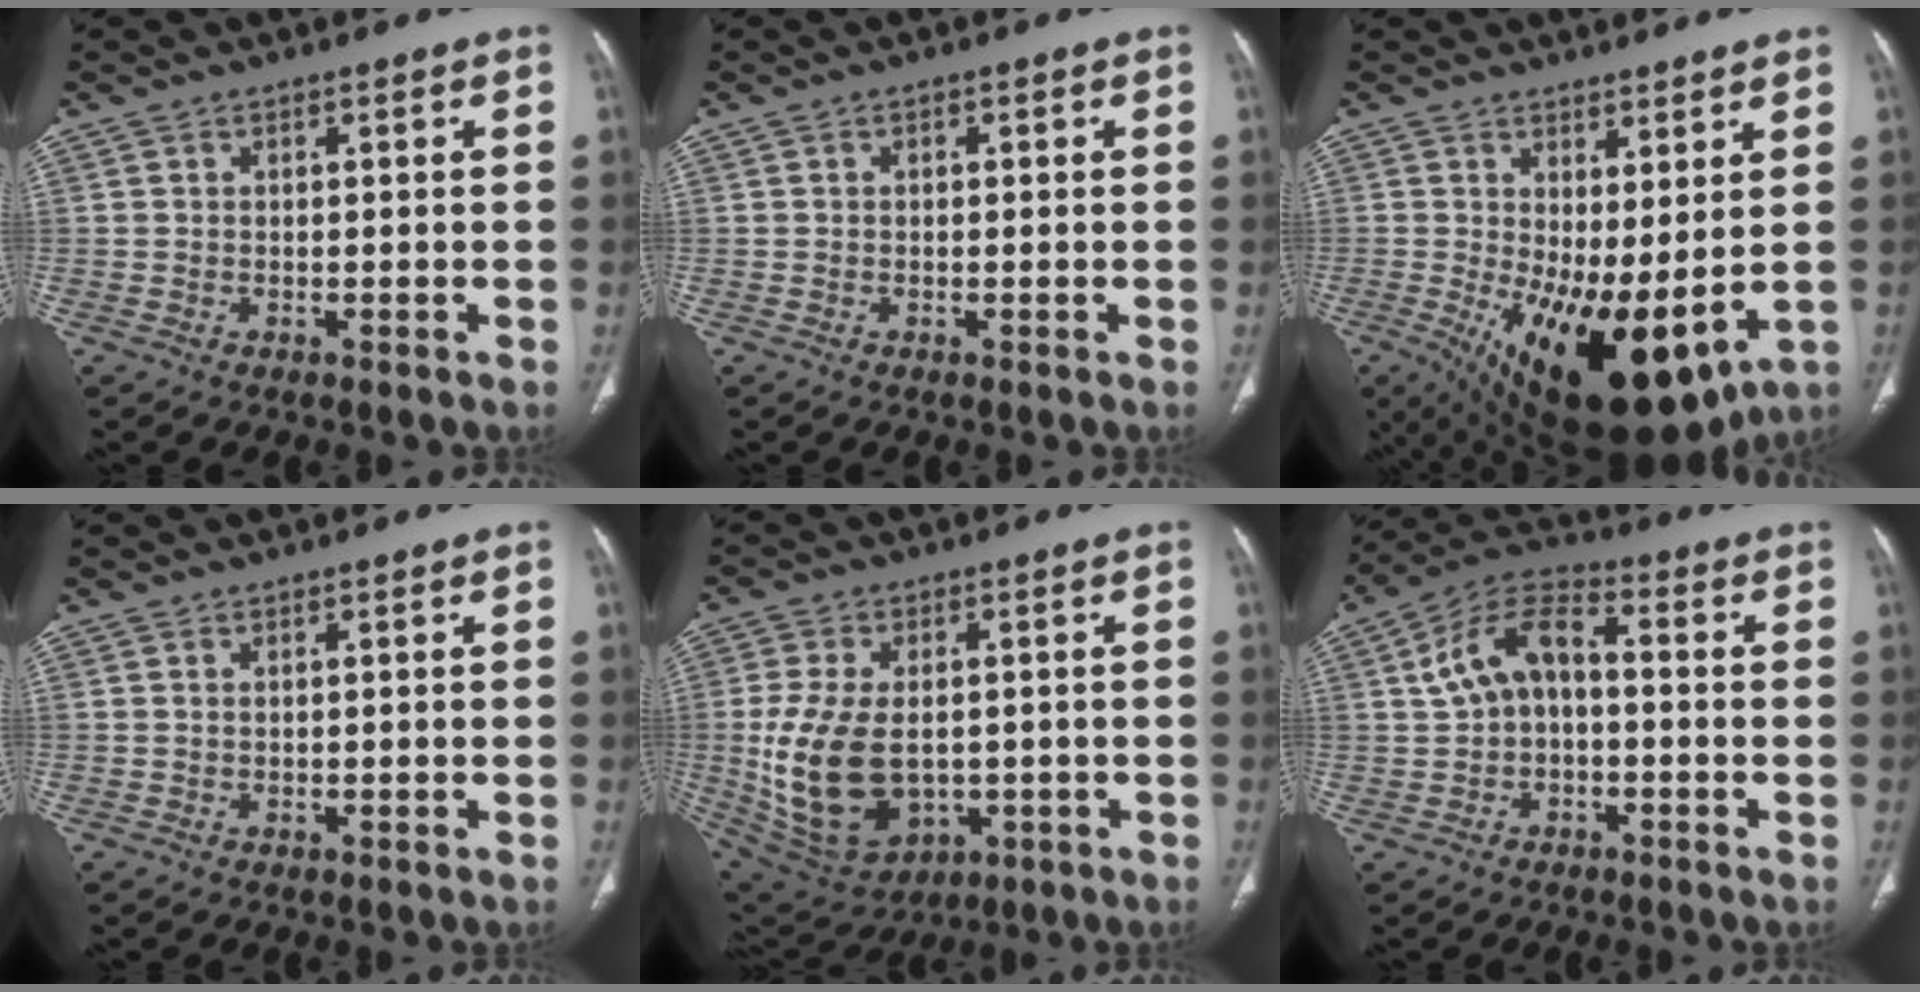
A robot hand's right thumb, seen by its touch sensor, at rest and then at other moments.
{"total": 0.6, "force": [0.1, 0.4, 0.4], "torque": [-0.003, 0.002, 0.000]}
{"total": 16.8, "force": [-1.2, 7.1, 15.1], "torque": [-0.250, -0.029, 0.010]}
{"total": 0.0}
{"total": 17.3, "force": [-1.3, 10.9, 13.4], "torque": [-0.257, -0.009, 0.007]}
{"total": 10.2, "force": [0.3, 6.1, 8.1], "torque": [-0.148, 0.035, -0.006]}